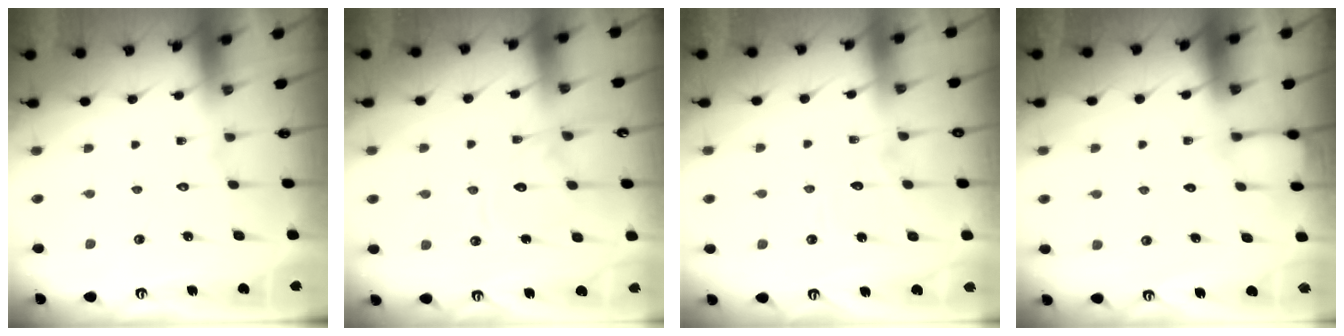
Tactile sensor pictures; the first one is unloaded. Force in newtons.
{"total": 13.0, "press": 12.9, "slide": 1.3}
{"total": 5.1, "press": 5.1, "slide": 0.5}
{"total": 5.1, "press": 5.1, "slide": 0.3}